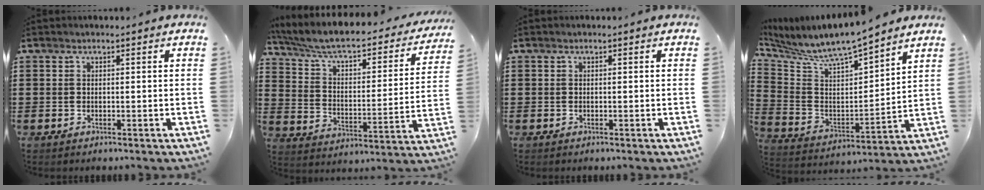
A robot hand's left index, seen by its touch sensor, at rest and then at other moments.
{"total": 5.6, "force": [4.5, 1.2, 3.1], "torque": [-0.081, -0.039, 0.071]}
{"total": 0.0}
{"total": 7.0, "force": [6.5, 0.8, 2.3], "torque": [-0.079, -0.053, 0.107]}